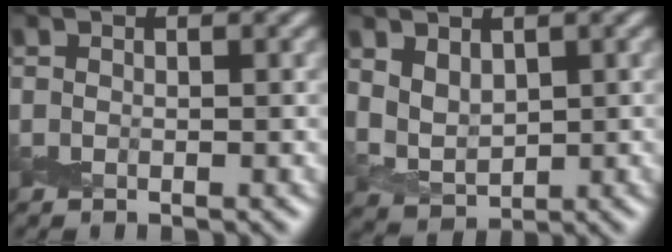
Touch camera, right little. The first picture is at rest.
{"total": 2.9, "force": [1.1, 2.0, 1.8], "torque": [-0.043, -0.009, 0.028]}